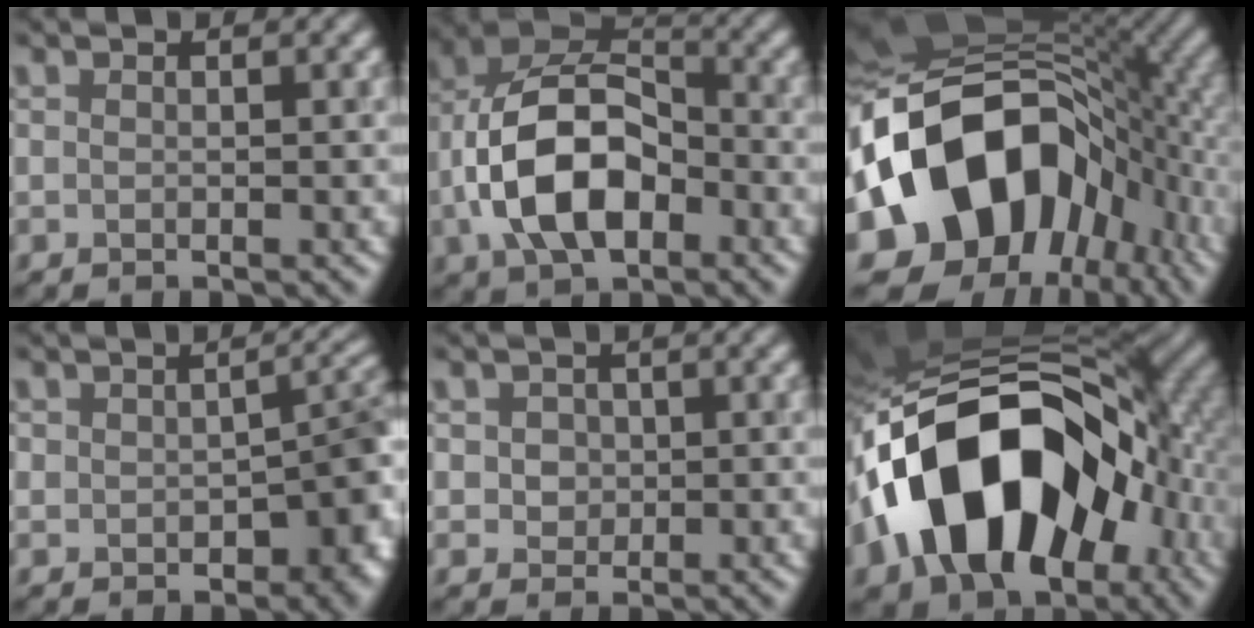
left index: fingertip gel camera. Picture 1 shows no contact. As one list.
[{"total": 10.5, "force": [-2.8, 6.1, 8.0], "torque": [-0.166, 0.012, -0.059]}, {"total": 18.4, "force": [-3.0, 13.4, 12.3], "torque": [-0.215, 0.005, -0.065]}, {"total": 8.2, "force": [-2.0, 5.2, 6.0], "torque": [-0.045, -0.014, -0.029]}, {"total": 2.2, "force": [0.2, 1.9, 1.1], "torque": [-0.008, 0.009, 0.001]}, {"total": 18.5, "force": [-4.9, 11.6, 13.5], "torque": [-0.233, 0.004, -0.090]}]